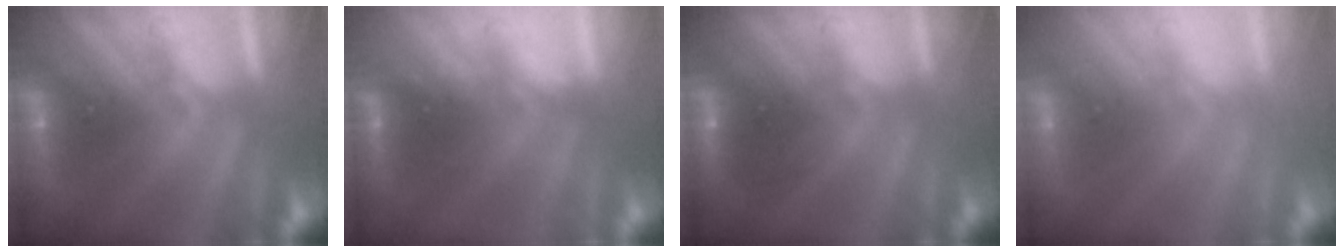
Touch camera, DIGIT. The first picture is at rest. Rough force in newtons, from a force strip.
{"total": 2.2}
{"total": 2.7}
{"total": 2.5}